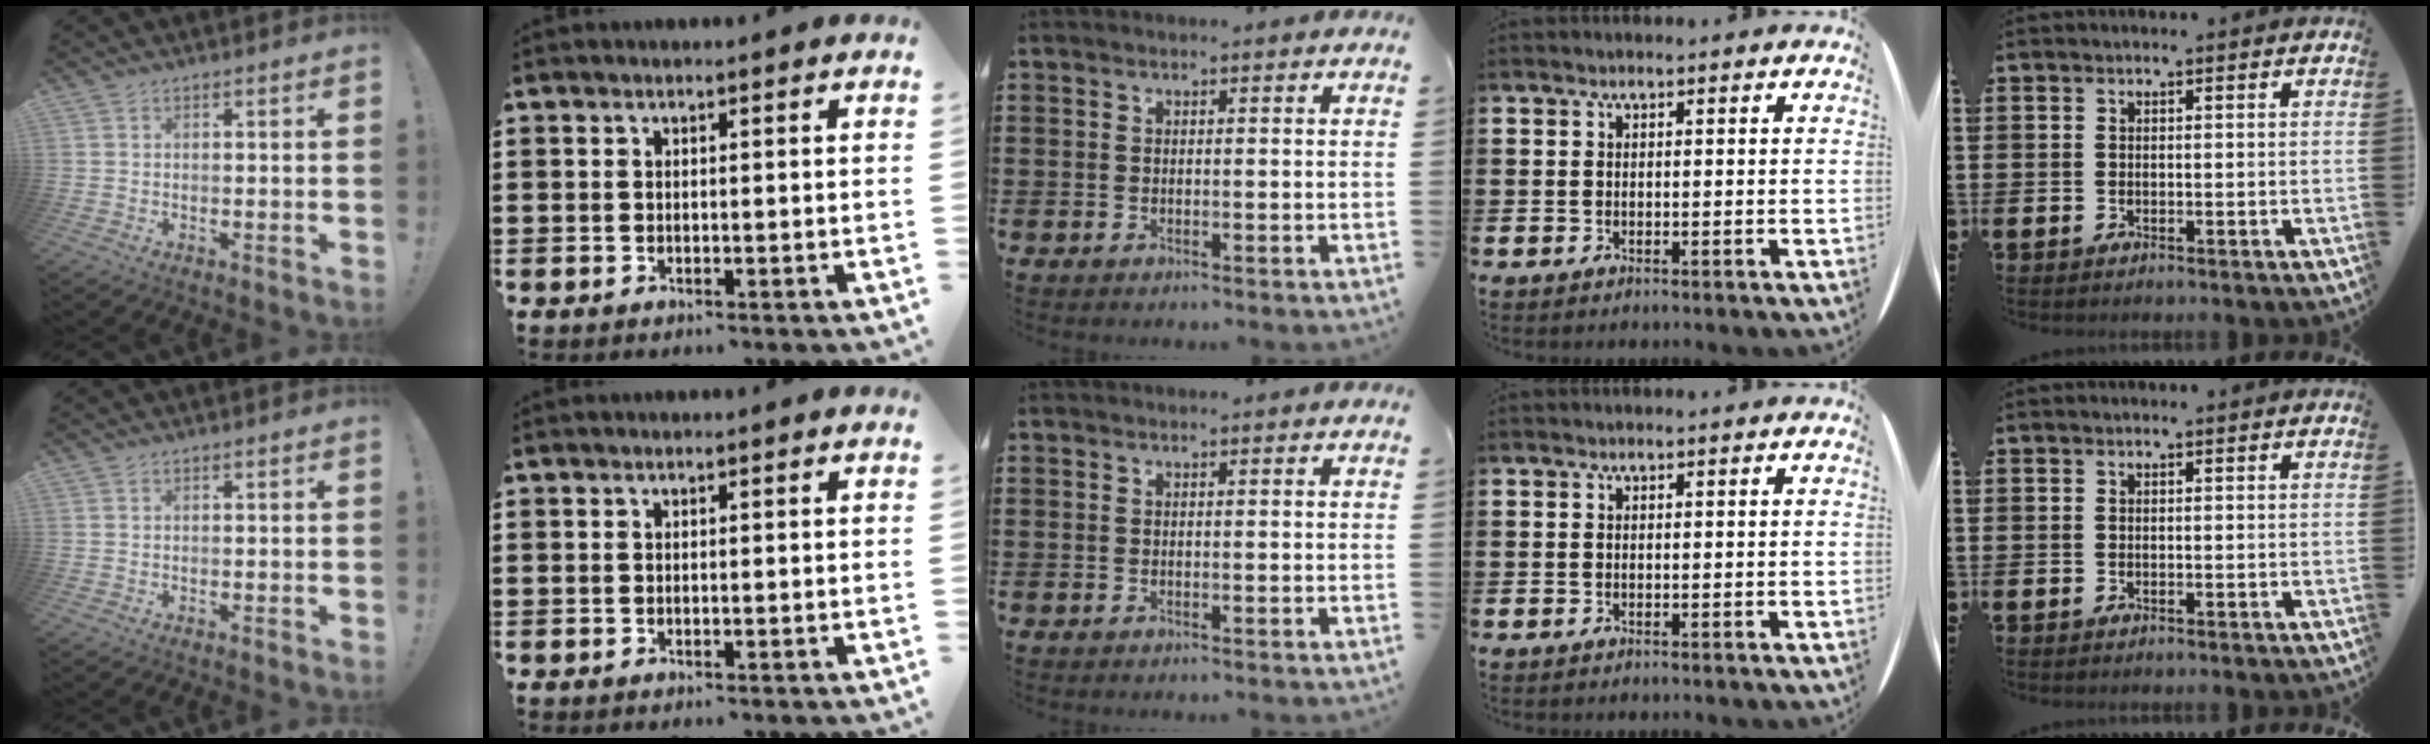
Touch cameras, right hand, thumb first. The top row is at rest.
{}